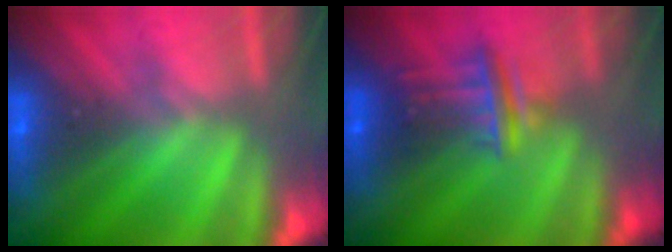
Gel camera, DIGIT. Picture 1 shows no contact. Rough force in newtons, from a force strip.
{"total": 2.8}